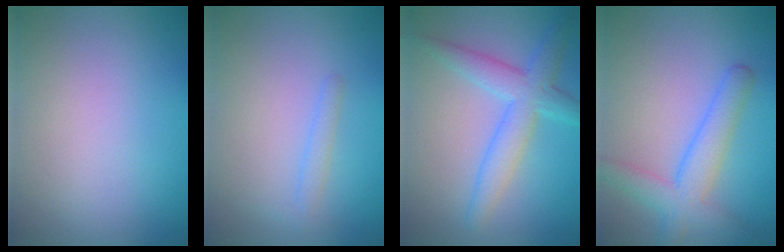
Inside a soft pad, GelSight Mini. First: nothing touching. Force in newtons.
{"total": 1.1, "press": 1.1, "slide": 0.0}
{"total": 4.4, "press": 4.4, "slide": 0.1}
{"total": 4.2, "press": 4.2, "slide": 0.1}